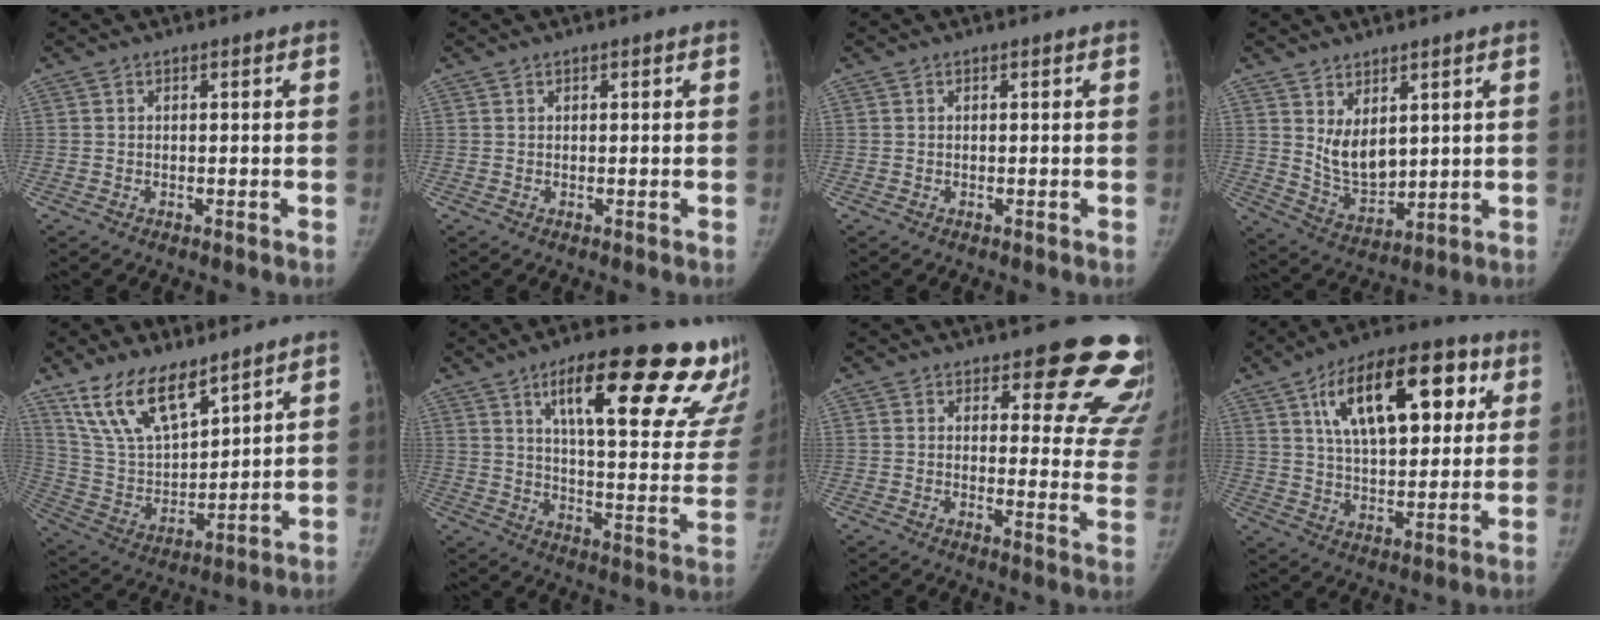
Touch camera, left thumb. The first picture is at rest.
{"total": 0.0}
{"total": 0.0}
{"total": 8.0, "force": [2.9, 4.7, 5.8], "torque": [-0.079, -0.036, 0.074]}
{"total": 15.4, "force": [10.9, 6.4, 8.8], "torque": [-0.134, -0.053, 0.225]}
{"total": 29.1, "force": [17.1, 7.9, 22.2], "torque": [-0.240, -0.061, 0.239]}
{"total": 16.9, "force": [12.9, 6.4, 8.9], "torque": [-0.052, -0.090, 0.132]}
{"total": 21.4, "force": [8.2, 10.4, 16.8], "torque": [-0.228, -0.003, 0.131]}